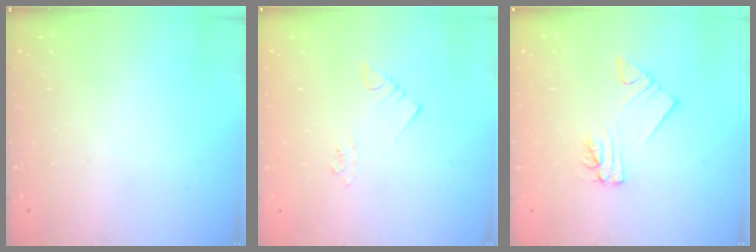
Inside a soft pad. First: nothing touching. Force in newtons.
{"total": 2.2, "press": 2.2, "slide": 0.1}
{"total": 2.2, "press": 2.2, "slide": 0.1}